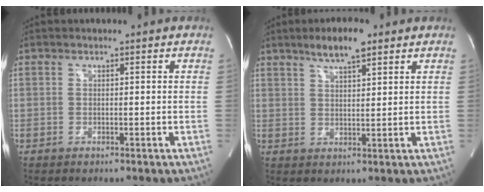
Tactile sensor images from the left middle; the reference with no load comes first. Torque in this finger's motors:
{"motor_torque": [0.44, -0.33, 0.04, 0.02]}